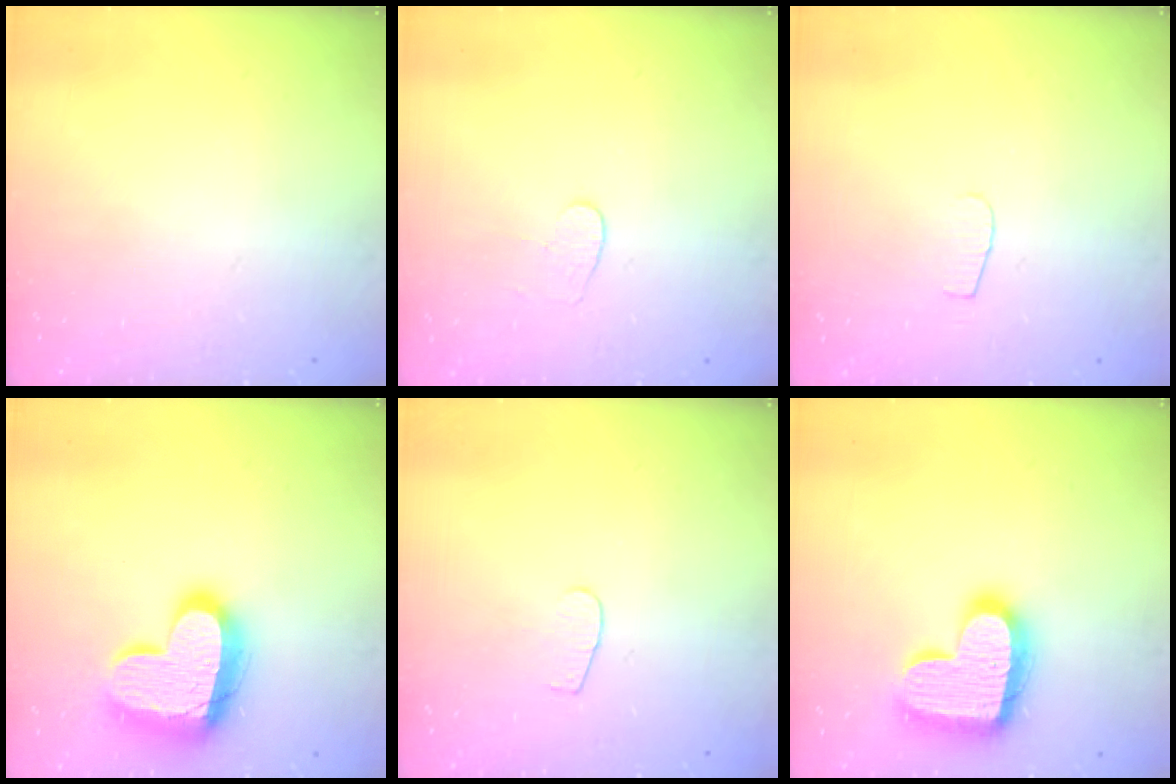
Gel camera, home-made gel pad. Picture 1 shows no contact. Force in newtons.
{"total": 3.8, "press": 3.8, "slide": 0.3}
{"total": 4.0, "press": 4.0, "slide": 0.4}
{"total": 17.9, "press": 17.8, "slide": 1.6}
{"total": 2.6, "press": 2.5, "slide": 0.3}
{"total": 18.3, "press": 18.2, "slide": 1.1}